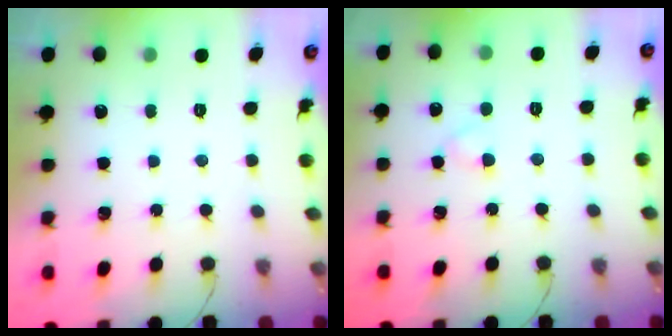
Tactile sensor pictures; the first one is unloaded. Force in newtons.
{"total": 2.2, "press": 1.9, "slide": 1.1}